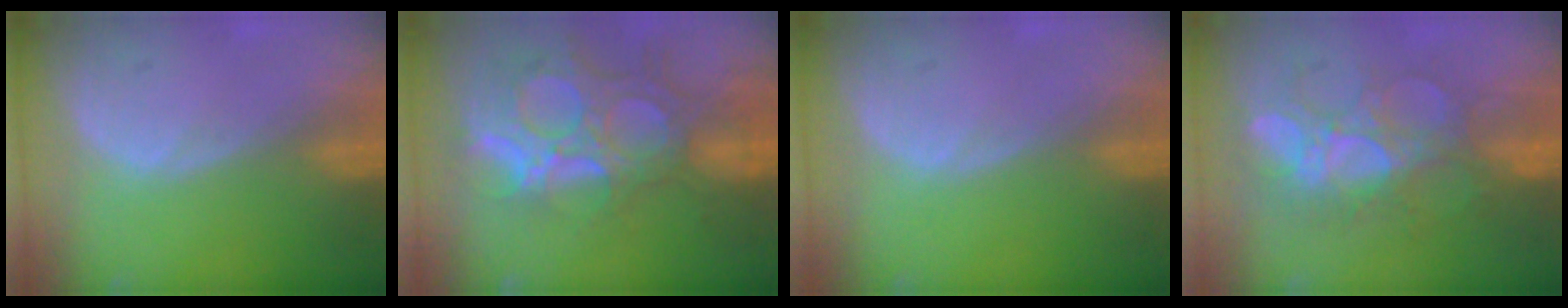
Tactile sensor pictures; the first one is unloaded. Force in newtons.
{"total": 13.4, "press": 11.4, "slide": 7.0}
{"total": 0.0}
{"total": 9.1, "press": 8.6, "slide": 2.9}